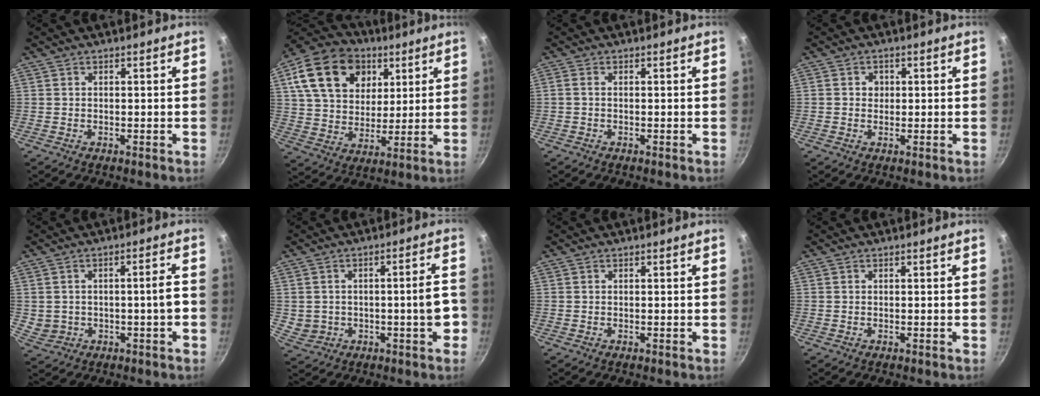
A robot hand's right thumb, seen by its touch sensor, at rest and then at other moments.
{"total": 20.3, "force": [7.9, 14.9, 11.4], "torque": [-0.179, -0.006, 0.136]}
{"total": 1.0, "force": [-0.1, 0.5, 0.8], "torque": [-0.022, 0.004, -0.006]}
{"total": 2.1, "force": [0.2, 1.9, 0.7], "torque": [0.001, 0.001, 0.000]}
{"total": 5.4, "force": [-0.8, 2.9, 4.6], "torque": [-0.067, 0.025, 0.010]}
{"total": 7.6, "force": [-1.3, 3.9, 6.4], "torque": [-0.082, 0.028, 0.001]}
{"total": 0.0}
{"total": 0.0}